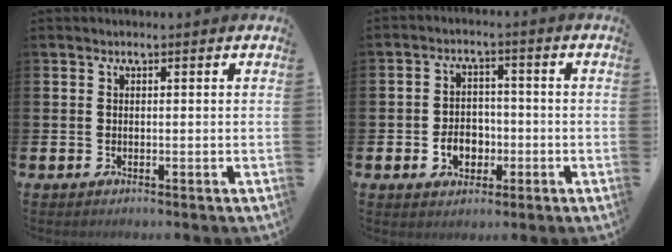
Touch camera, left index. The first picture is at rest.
{"total": 4.4, "force": [-1.5, 3.4, 2.3], "torque": [-0.033, 0.001, -0.035]}